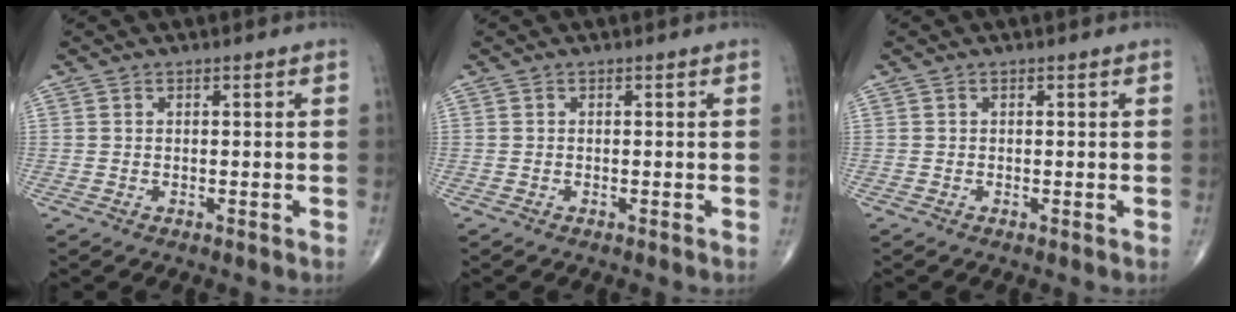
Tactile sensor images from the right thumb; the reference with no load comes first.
{"total": 0.0}
{"total": 0.0}